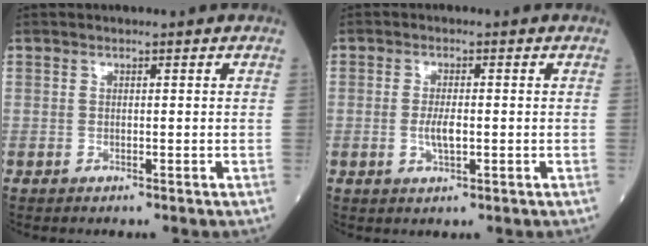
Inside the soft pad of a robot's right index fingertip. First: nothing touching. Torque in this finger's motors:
{"motor_torque": [0.32, 0.02, 0.26, 0.05]}